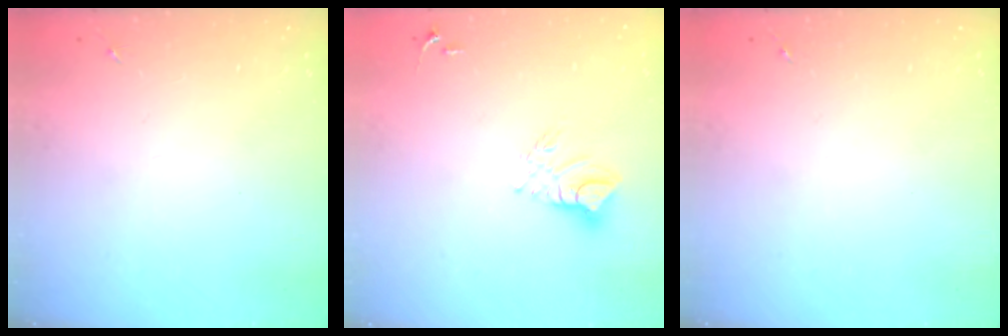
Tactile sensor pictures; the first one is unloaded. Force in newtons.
{"total": 8.6, "press": 8.6, "slide": 0.8}
{"total": 0.0}